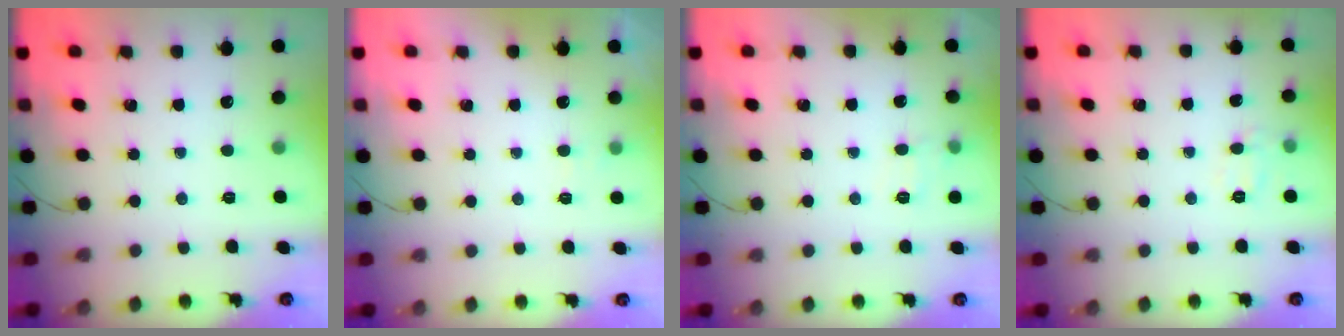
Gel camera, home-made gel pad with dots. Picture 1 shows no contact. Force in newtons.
{"total": 2.3, "press": 2.0, "slide": 1.2}
{"total": 4.6, "press": 4.2, "slide": 1.9}
{"total": 6.3, "press": 6.1, "slide": 1.5}